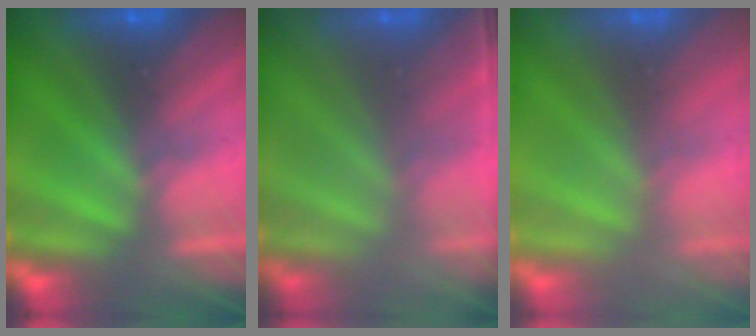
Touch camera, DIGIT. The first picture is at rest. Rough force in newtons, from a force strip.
{"total": 1.0}
{"total": 2.4}